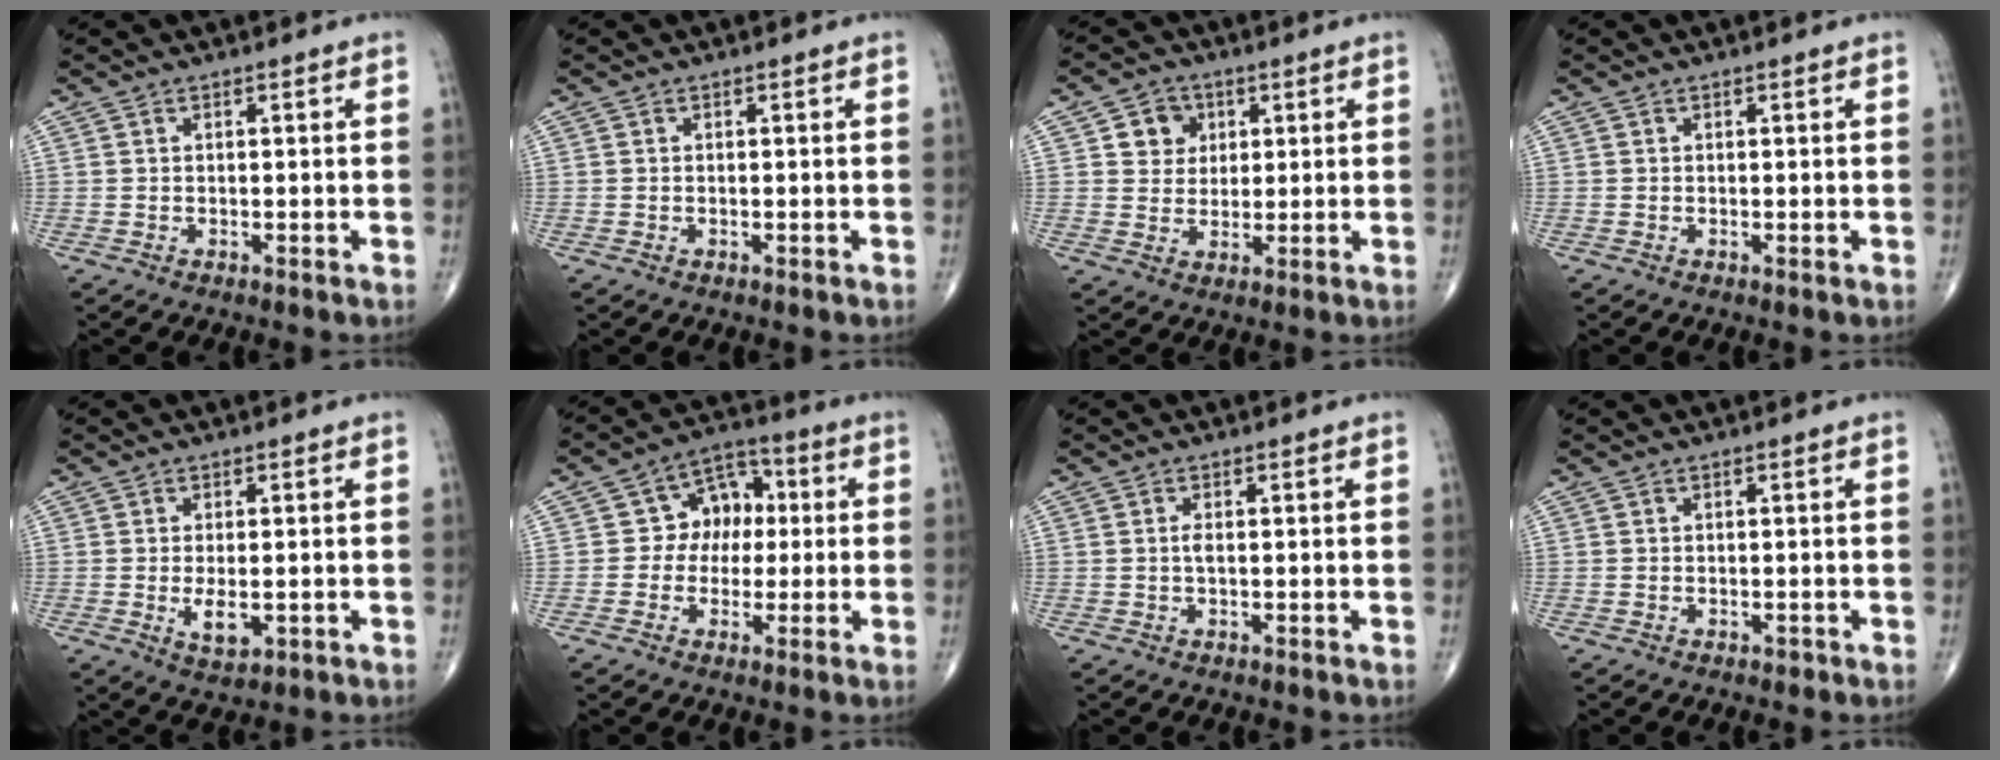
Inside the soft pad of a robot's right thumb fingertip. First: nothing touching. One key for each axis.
{"total": 0.0}
{"total": 5.8, "fx": 2.0, "fy": 5.2, "fz": 1.9, "tx": -0.001, "ty": -0.003, "tz": 0.030}
{"total": 0.0}
{"total": 4.4, "fx": -0.8, "fy": 2.1, "fz": 3.8, "tx": -0.062, "ty": -0.009, "tz": -0.009}
{"total": 8.8, "fx": 0.5, "fy": 7.2, "fz": 5.1, "tx": -0.029, "ty": 0.024, "tz": -0.005}
{"total": 1.0, "fx": 0.0, "fy": 0.3, "fz": 1.0, "tx": -0.022, "ty": -0.001, "tz": 0.000}
{"total": 0.5, "fx": -0.3, "fy": 0.3, "fz": 0.3, "tx": -0.001, "ty": 0.001, "tz": -0.006}